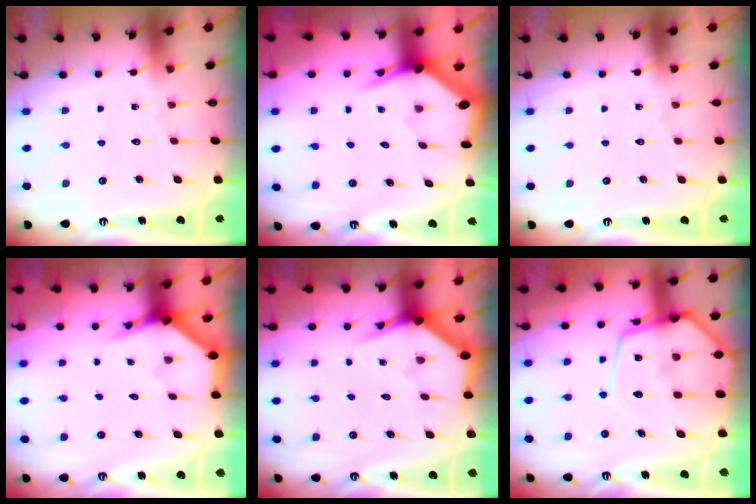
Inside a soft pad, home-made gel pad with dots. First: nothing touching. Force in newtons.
{"total": 4.4, "press": 4.3, "slide": 0.5}
{"total": 0.0}
{"total": 3.9, "press": 3.9, "slide": 0.2}
{"total": 3.8, "press": 3.8, "slide": 0.3}
{"total": 16.6, "press": 16.6, "slide": 1.4}